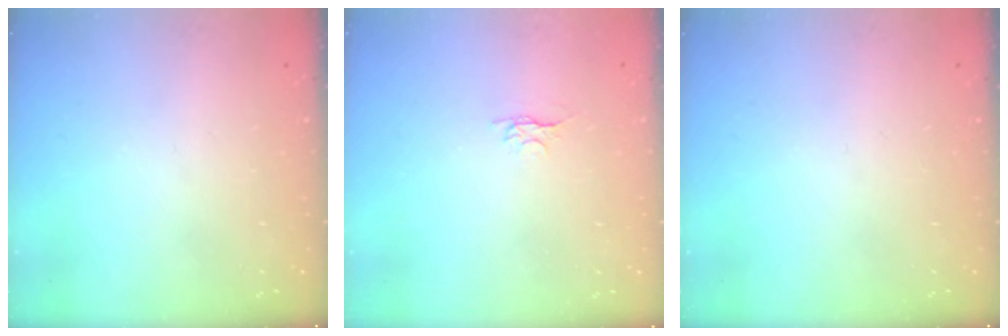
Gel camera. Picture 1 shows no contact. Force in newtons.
{"total": 3.1, "press": 3.0, "slide": 0.4}
{"total": 0.0}